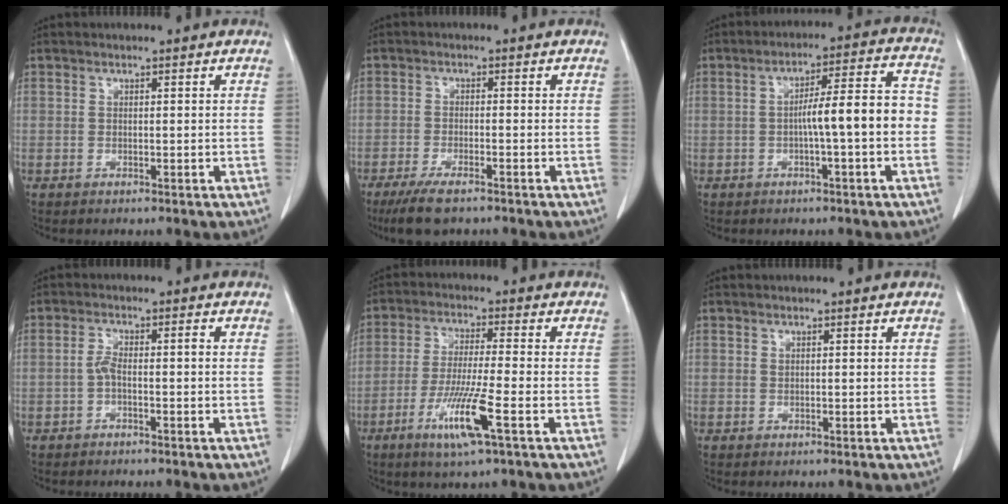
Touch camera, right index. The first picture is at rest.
{"total": 5.9, "force": [-4.4, 1.4, 3.8], "torque": [-0.070, -0.012, -0.075]}
{"total": 9.1, "force": [-1.3, 0.9, 8.9], "torque": [-0.130, 0.032, -0.021]}
{"total": 2.6, "force": [-0.7, 0.7, 2.4], "torque": [-0.048, 0.009, -0.013]}
{"total": 9.2, "force": [-4.1, -0.2, 8.3], "torque": [-0.164, -0.019, -0.078]}
{"total": 0.0}